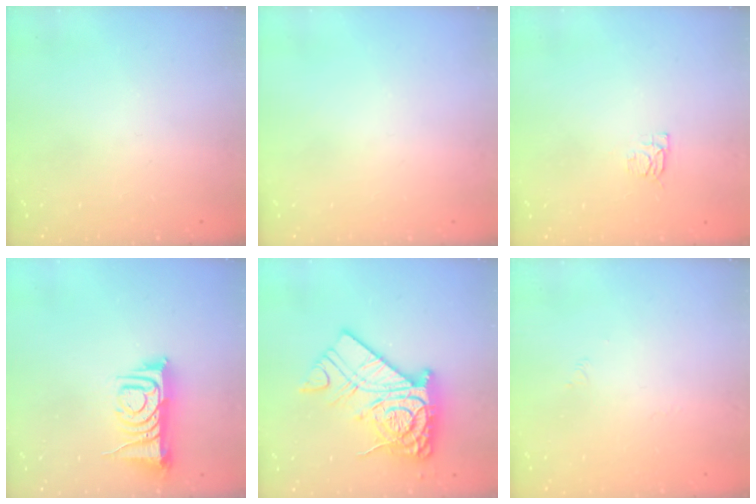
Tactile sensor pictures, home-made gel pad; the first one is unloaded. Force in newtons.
{"total": 0.0}
{"total": 4.9, "press": 4.8, "slide": 0.6}
{"total": 9.4, "press": 9.4, "slide": 1.1}
{"total": 18.8, "press": 18.7, "slide": 1.5}
{"total": 1.7, "press": 1.6, "slide": 0.4}